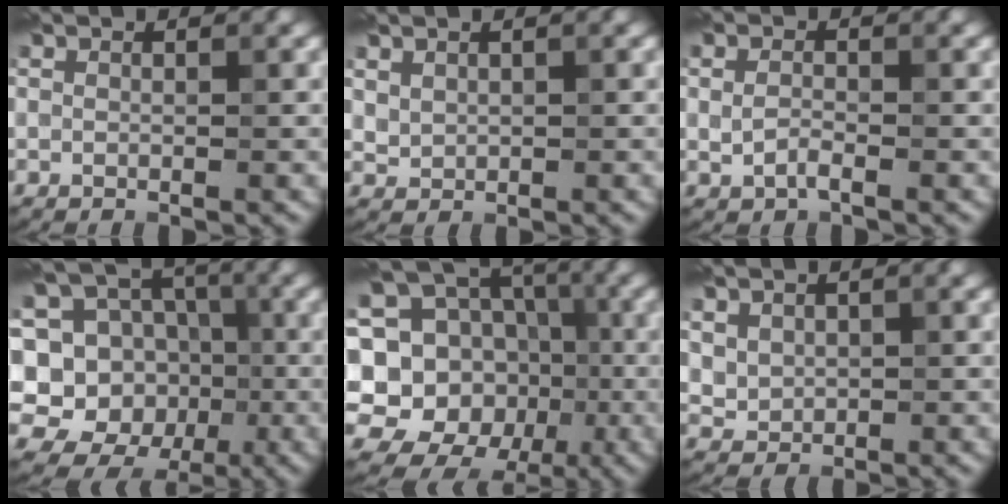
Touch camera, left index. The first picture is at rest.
{"total": 1.1, "force": [0.7, 0.8, 0.5], "torque": [-0.012, -0.003, 0.019]}
{"total": 1.5, "force": [-0.5, 0.8, 1.2], "torque": [-0.032, 0.001, -0.012]}
{"total": 13.7, "force": [-0.8, 12.6, 5.3], "torque": [-0.139, 0.030, -0.002]}
{"total": 17.4, "force": [-0.7, 15.1, 8.6], "torque": [-0.192, 0.034, -0.007]}
{"total": 1.7, "force": [0.6, 1.4, 0.8], "torque": [-0.020, -0.005, 0.019]}